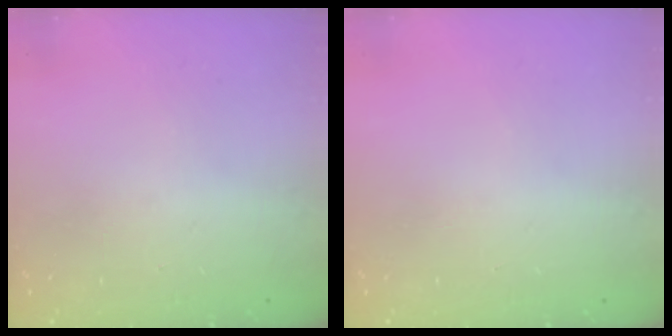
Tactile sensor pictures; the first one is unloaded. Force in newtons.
{"total": 0.0}